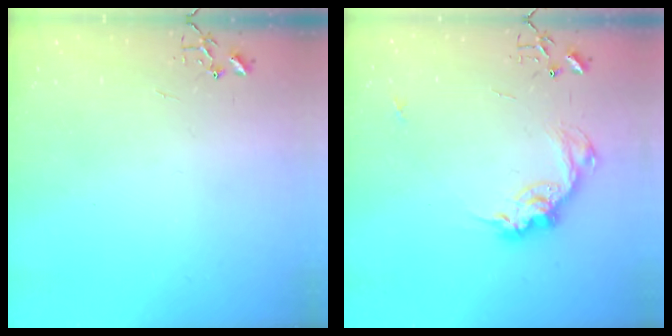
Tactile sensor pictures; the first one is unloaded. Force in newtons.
{"total": 14.4, "press": 14.3, "slide": 1.1}